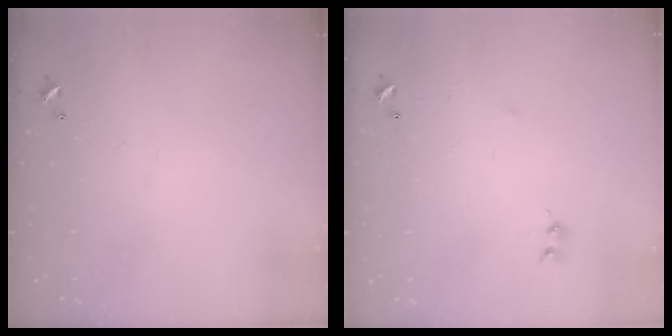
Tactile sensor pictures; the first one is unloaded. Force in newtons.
{"total": 5.7, "press": 5.7, "slide": 0.7}